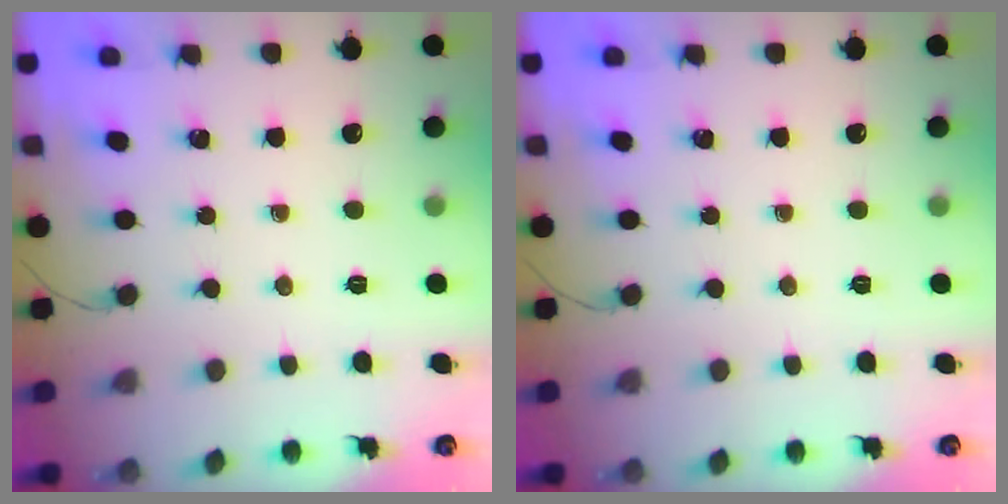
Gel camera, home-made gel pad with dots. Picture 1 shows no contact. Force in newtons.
{"total": 0.0}